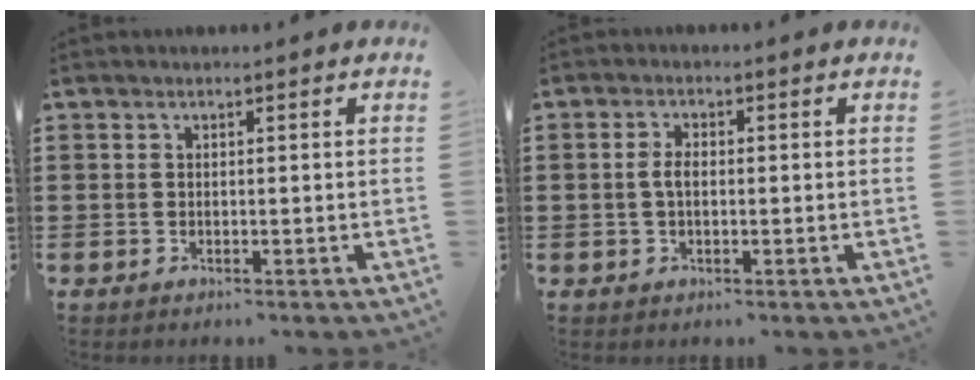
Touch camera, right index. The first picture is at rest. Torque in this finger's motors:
{"motor_torque": [0.42, -0.34, 0.27, 0.08]}